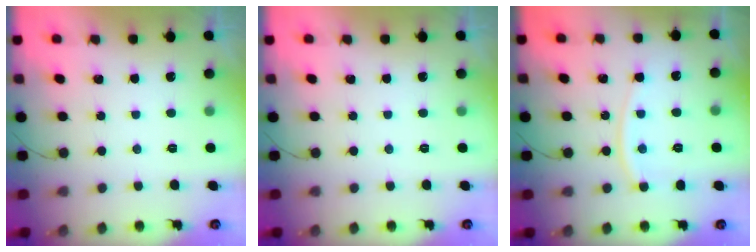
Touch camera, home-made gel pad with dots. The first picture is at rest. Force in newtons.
{"total": 0.0}
{"total": 8.2, "press": 8.1, "slide": 1.1}